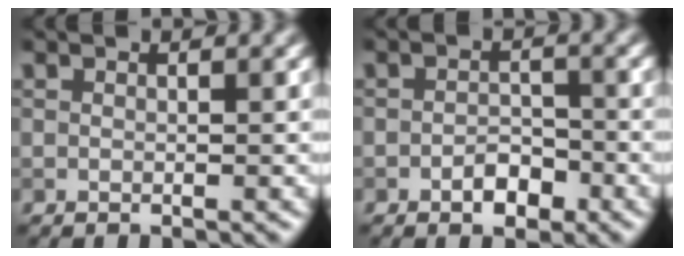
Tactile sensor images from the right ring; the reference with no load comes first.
{"total": 2.2, "force": [-1.2, 1.3, 1.3], "torque": [-0.017, 0.005, -0.022]}